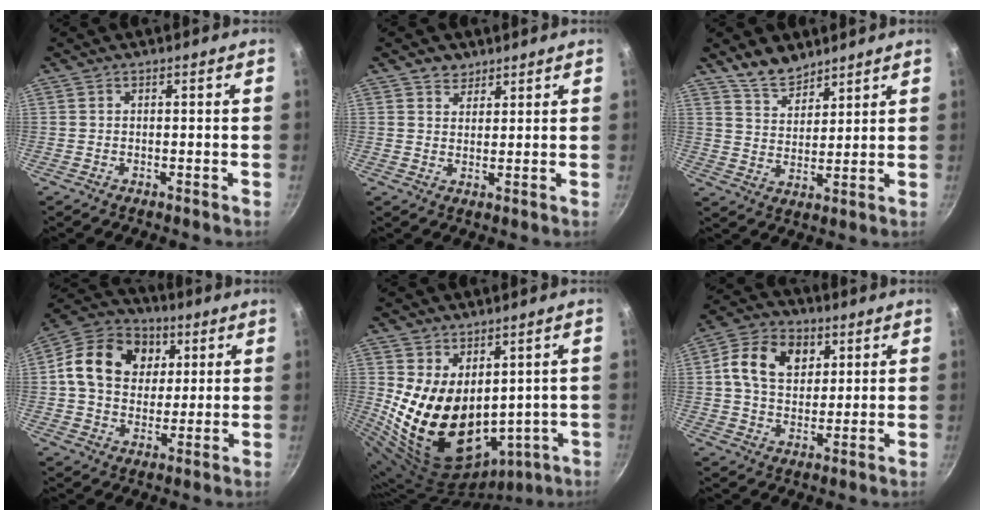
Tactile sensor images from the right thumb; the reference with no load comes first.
{"total": 3.2, "force": [2.3, 2.3, 0.5], "torque": [0.011, -0.014, 0.034]}
{"total": 6.9, "force": [5.7, 3.3, 2.0], "torque": [-0.015, -0.035, 0.109]}
{"total": 16.7, "force": [4.0, 13.2, 9.4], "torque": [-0.148, 0.011, 0.056]}
{"total": 17.1, "force": [1.9, 11.6, 12.4], "torque": [-0.202, -0.031, 0.069]}
{"total": 12.0, "force": [3.7, 8.8, 7.4], "torque": [-0.113, 0.000, 0.052]}